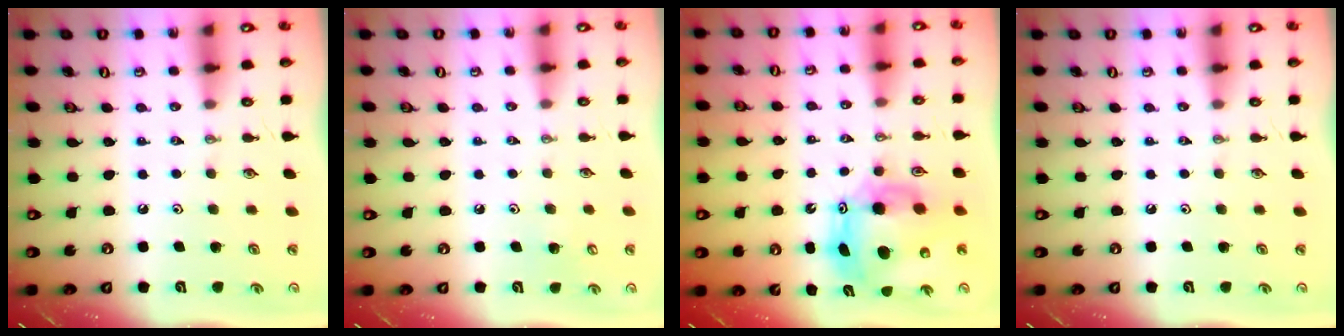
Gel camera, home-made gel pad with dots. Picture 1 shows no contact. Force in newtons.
{"total": 4.3, "press": 4.3, "slide": 0.4}
{"total": 12.7, "press": 12.7, "slide": 1.3}
{"total": 0.0}